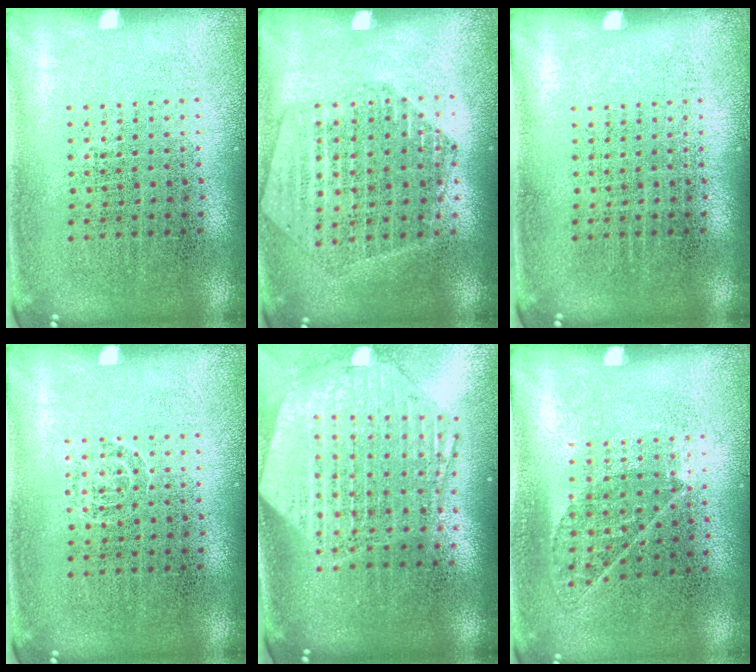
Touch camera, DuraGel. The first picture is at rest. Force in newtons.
{"total": 1.7, "press": 1.6, "slide": 0.3}
{"total": 0.0}
{"total": 0.8, "press": 0.8, "slide": 0.1}
{"total": 2.7, "press": 2.2, "slide": 1.5}
{"total": 0.8, "press": 0.6, "slide": 0.4}